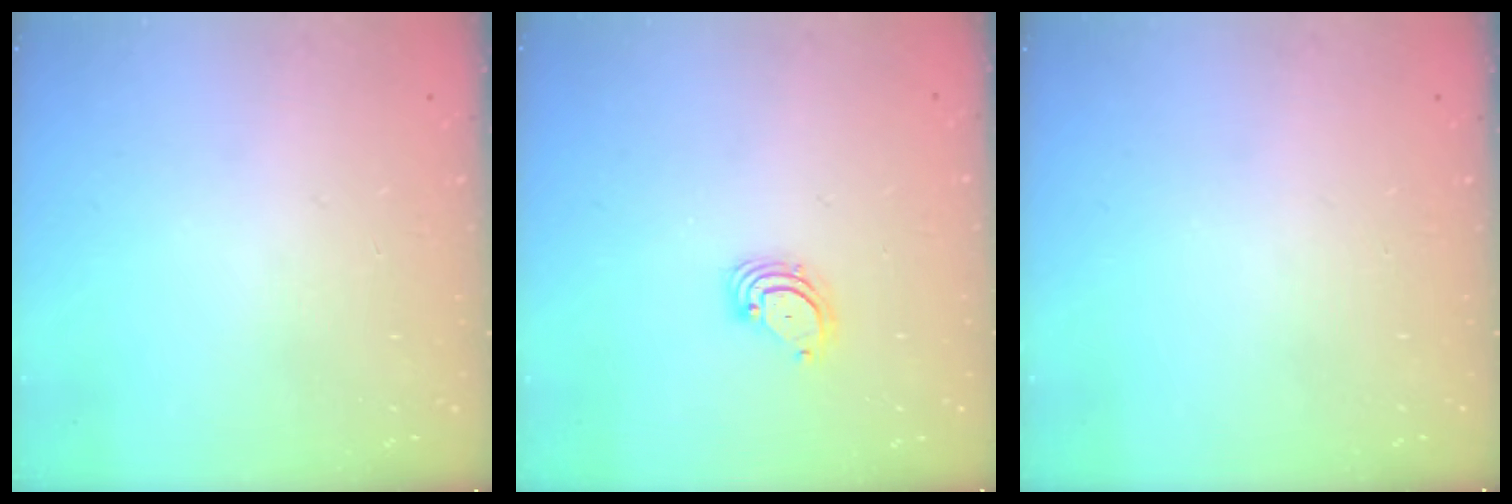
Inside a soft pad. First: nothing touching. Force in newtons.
{"total": 3.3, "press": 3.3, "slide": 0.3}
{"total": 0.0}